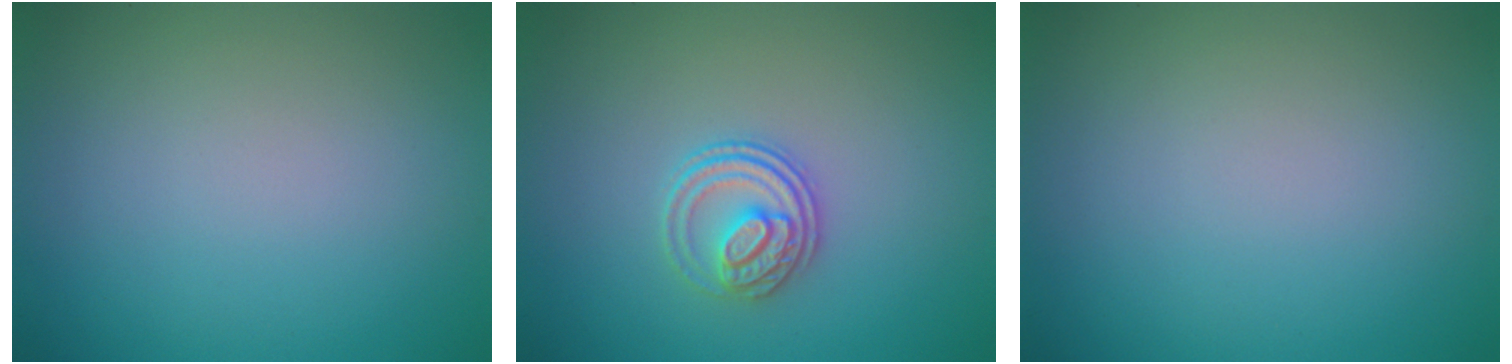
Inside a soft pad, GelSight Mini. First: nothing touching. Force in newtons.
{"total": 2.8, "press": 2.6, "slide": 1.2}
{"total": 0.0}